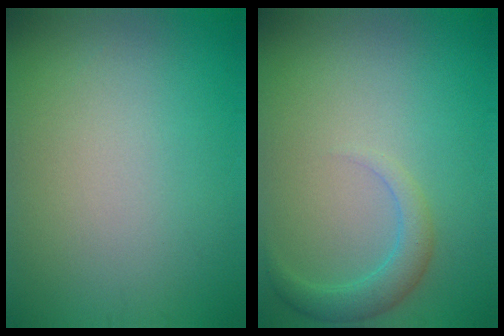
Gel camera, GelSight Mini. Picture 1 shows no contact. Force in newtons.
{"total": 2.4, "press": 2.4, "slide": 0.2}